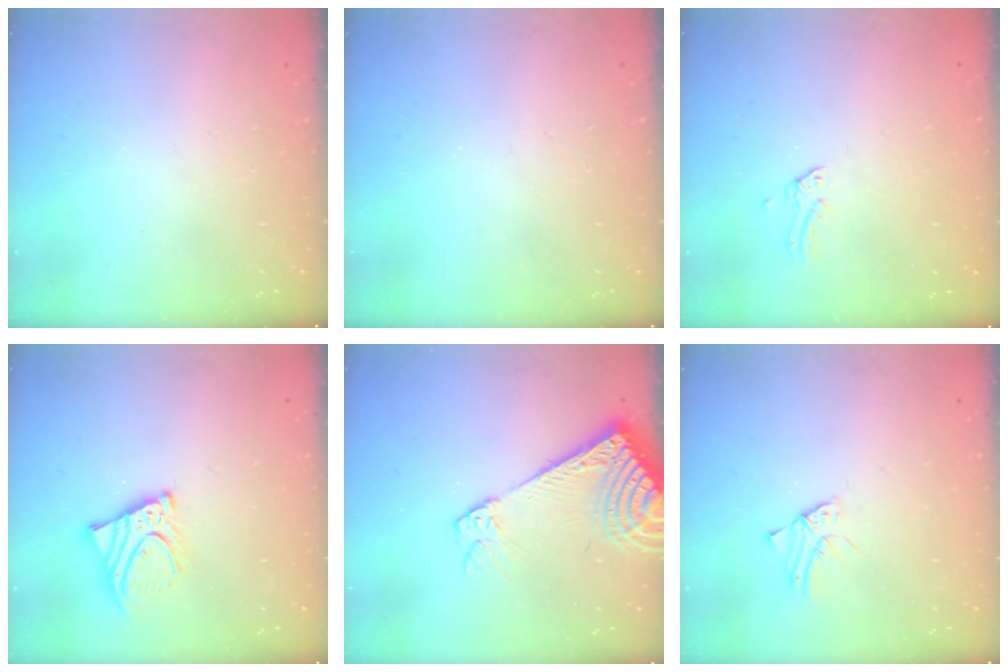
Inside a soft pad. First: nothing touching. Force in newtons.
{"total": 0.0}
{"total": 0.0}
{"total": 10.2, "press": 10.1, "slide": 1.2}
{"total": 13.1, "press": 12.9, "slide": 2.4}
{"total": 1.2, "press": 1.2, "slide": 0.1}